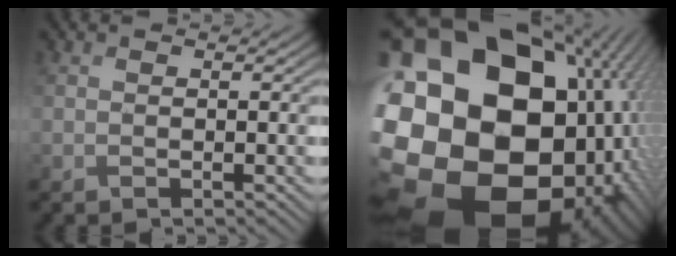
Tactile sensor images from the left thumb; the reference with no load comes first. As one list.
[{"total": 26.4, "force": [-3.7, 22.6, 13.3], "torque": [-0.287, 0.000, -0.082]}]